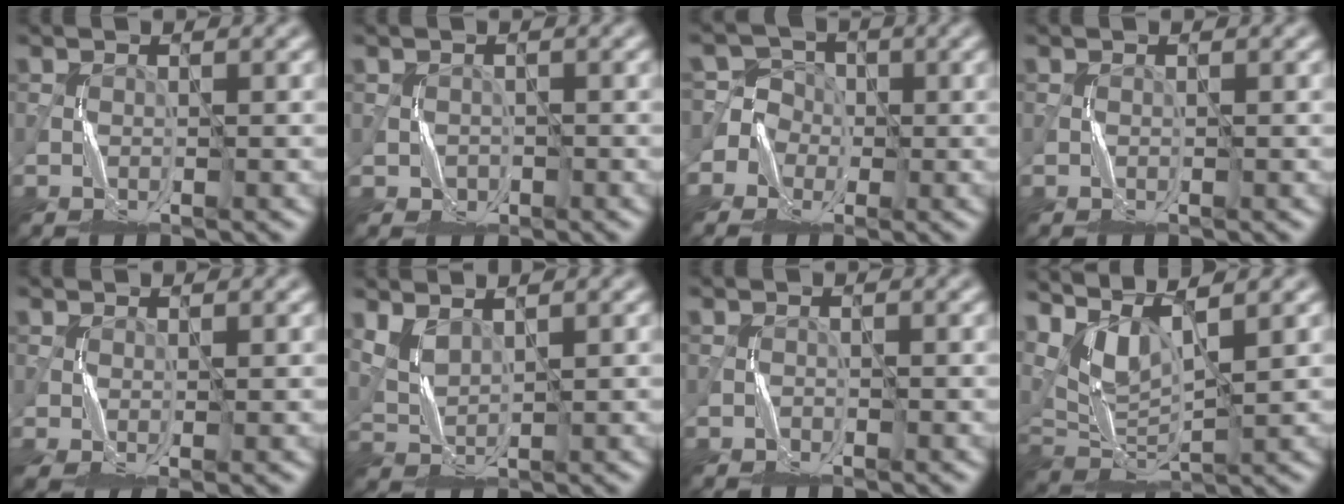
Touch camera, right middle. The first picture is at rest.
{"total": 1.1, "force": [0.0, 1.1, 0.1], "torque": [-0.002, 0.001, 0.001]}
{"total": 3.7, "force": [-0.9, 3.5, -0.5], "torque": [0.011, 0.034, -0.041]}
{"total": 0.0}
{"total": 2.3, "force": [-0.1, 0.8, 2.1], "torque": [-0.052, -0.003, -0.001]}
{"total": 1.9, "force": [1.5, 0.7, 1.0], "torque": [-0.033, -0.001, 0.040]}
{"total": 0.8, "force": [-0.5, 0.6, 0.1], "torque": [-0.003, 0.004, -0.009]}
{"total": 6.0, "force": [3.6, 2.2, 4.3], "torque": [-0.101, 0.003, 0.075]}